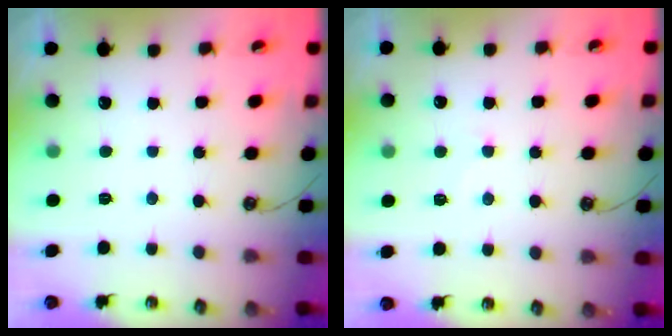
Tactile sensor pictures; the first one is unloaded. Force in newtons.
{"total": 5.7, "press": 5.7, "slide": 0.4}